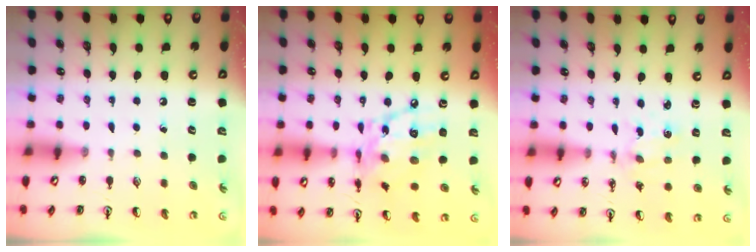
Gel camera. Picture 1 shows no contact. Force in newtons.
{"total": 15.7, "press": 15.7, "slide": 1.2}
{"total": 1.2, "press": 1.1, "slide": 0.3}